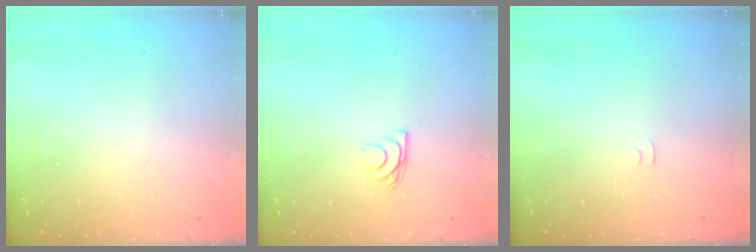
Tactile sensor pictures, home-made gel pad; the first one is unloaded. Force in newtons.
{"total": 7.2, "press": 7.2, "slide": 0.6}
{"total": 3.6, "press": 3.6, "slide": 0.4}